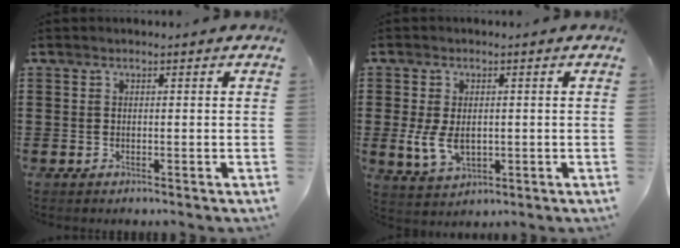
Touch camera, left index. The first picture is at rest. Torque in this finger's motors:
{"motor_torque": [1.01, -0.23, 0.47, 0.08]}